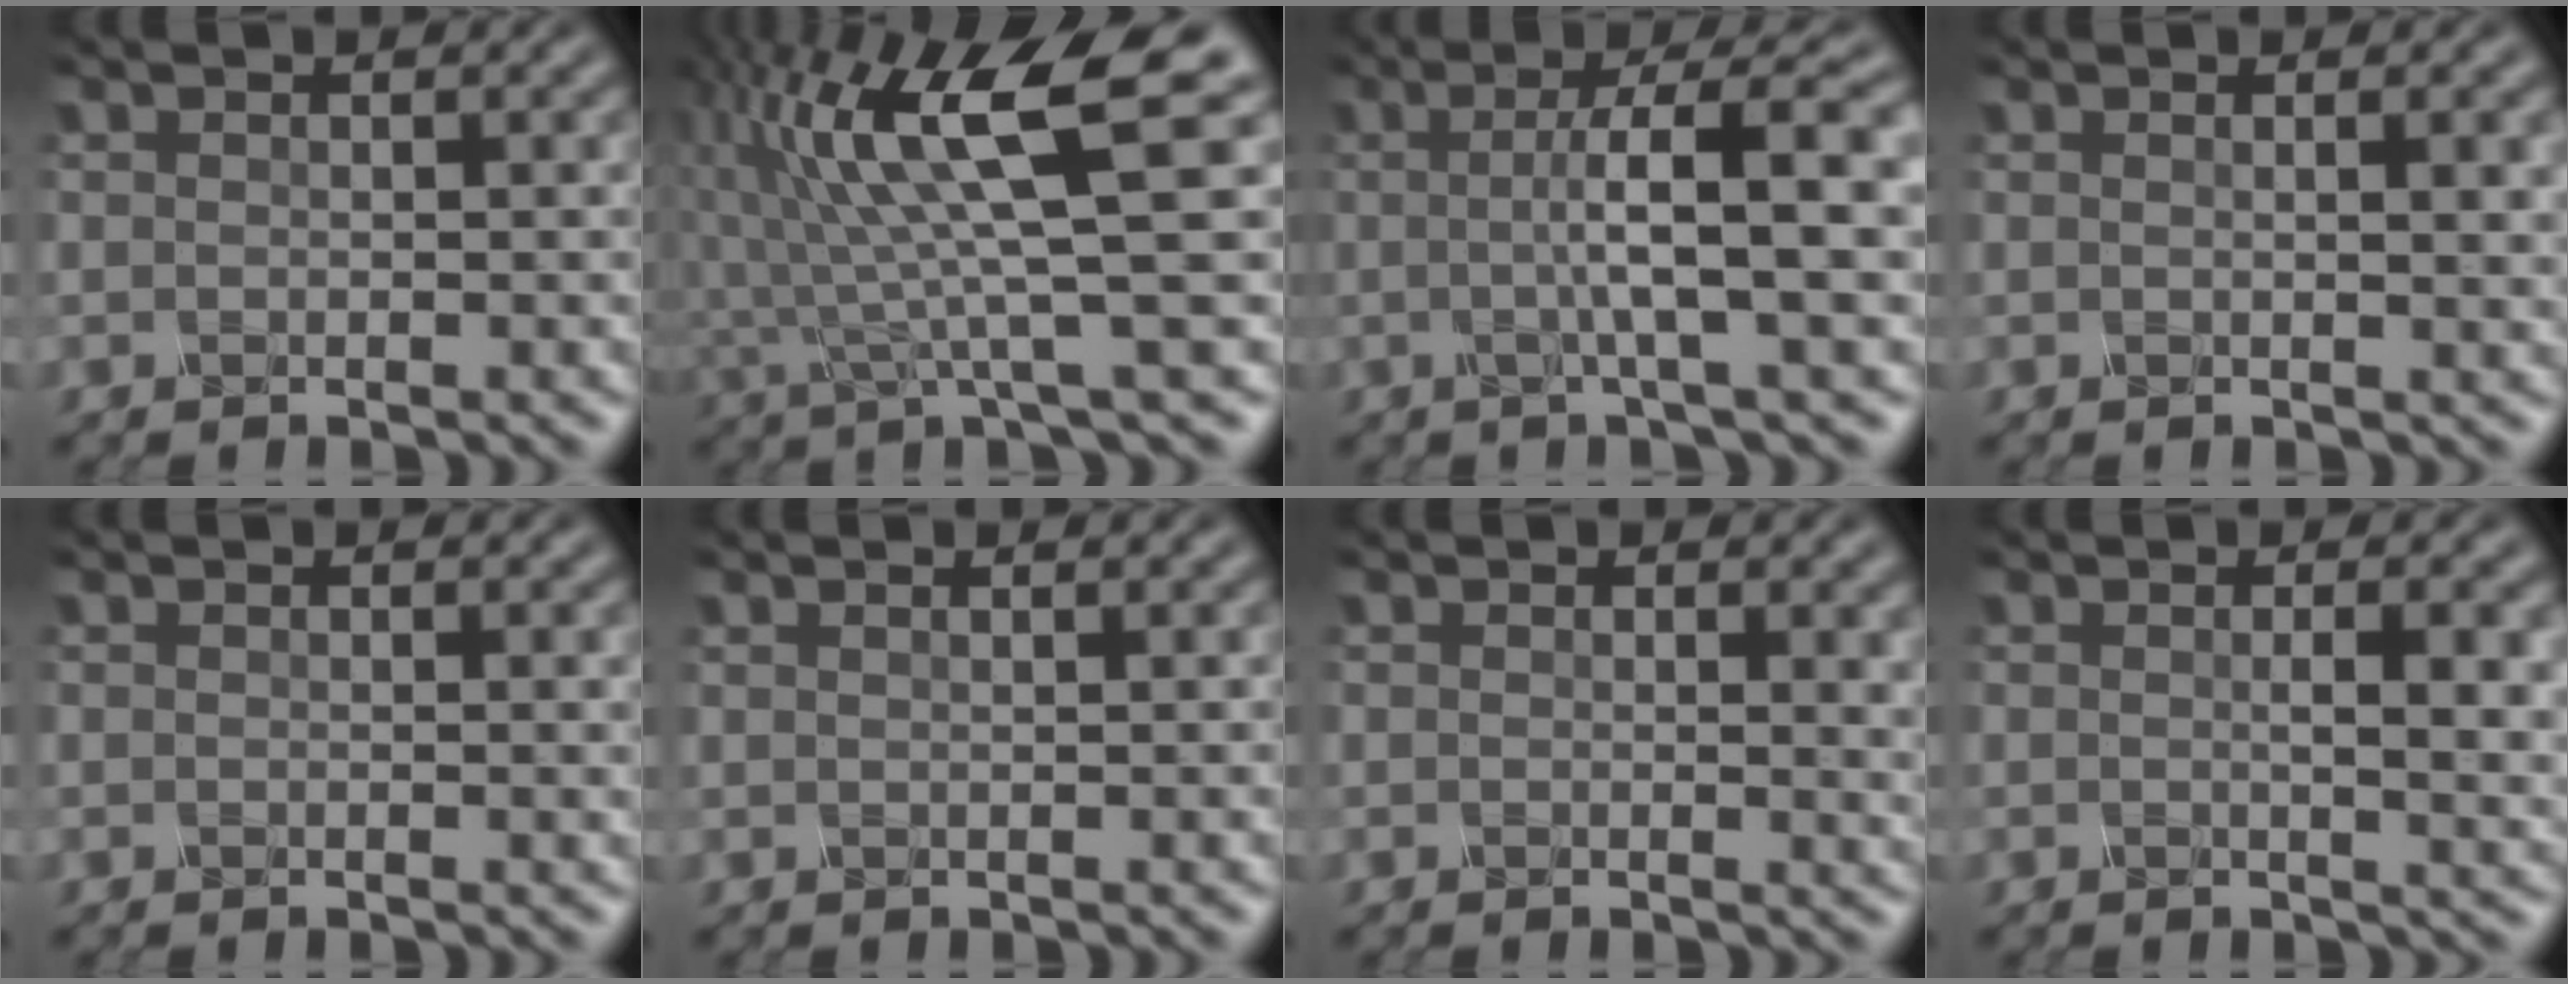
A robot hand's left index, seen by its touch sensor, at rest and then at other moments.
{"total": 10.8, "force": [3.0, 1.8, 10.2], "torque": [-0.183, 0.015, 0.064]}
{"total": 7.7, "force": [0.4, 1.1, 7.6], "torque": [-0.109, 0.016, 0.013]}
{"total": 2.3, "force": [0.5, 0.7, 2.1], "torque": [-0.019, 0.012, -0.001]}
{"total": 0.7, "force": [0.2, 0.2, 0.6], "torque": [-0.008, 0.003, 0.002]}
{"total": 1.7, "force": [1.1, 0.9, 1.1], "torque": [0.006, 0.011, -0.011]}
{"total": 2.2, "force": [0.7, 0.8, 2.0], "torque": [-0.011, 0.004, 0.013]}
{"total": 3.5, "force": [0.2, 0.8, 3.4], "torque": [-0.046, 0.002, 0.011]}